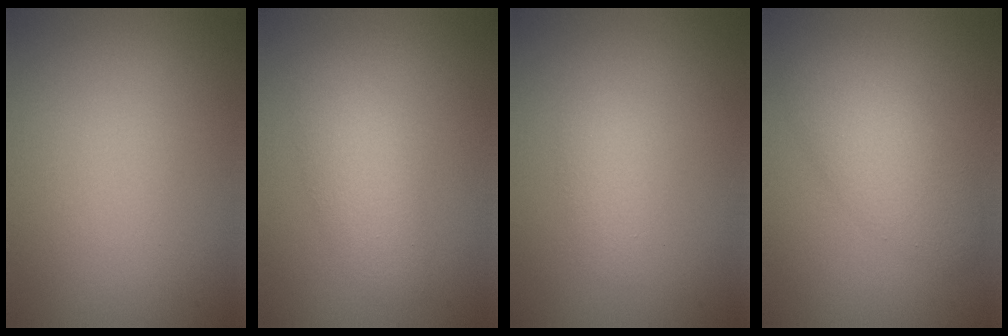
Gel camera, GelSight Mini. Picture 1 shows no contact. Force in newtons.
{"total": 2.8, "press": 2.8, "slide": 0.0}
{"total": 1.5, "press": 1.5, "slide": 0.1}
{"total": 4.4, "press": 4.4, "slide": 0.2}